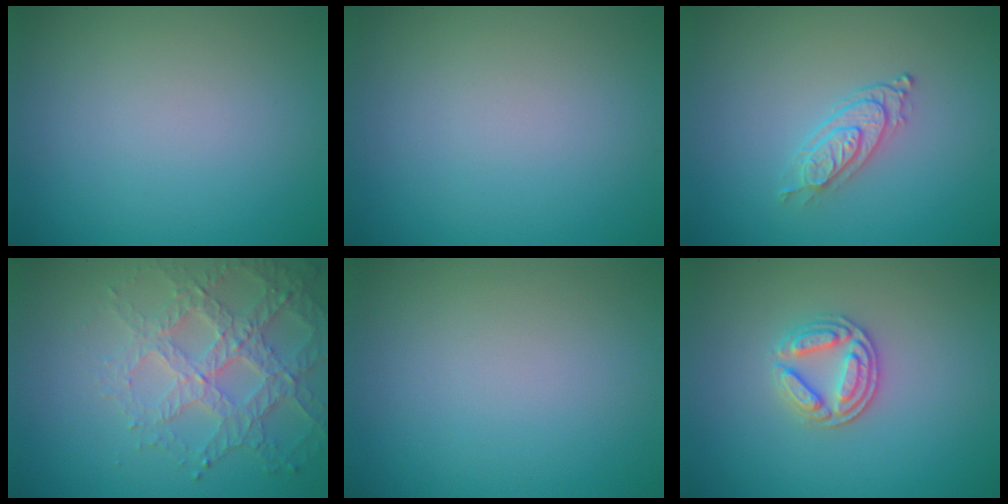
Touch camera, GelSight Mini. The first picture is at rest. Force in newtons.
{"total": 0.0}
{"total": 2.5, "press": 2.0, "slide": 1.5}
{"total": 4.8, "press": 4.2, "slide": 2.2}
{"total": 0.0}
{"total": 3.1, "press": 2.9, "slide": 1.2}